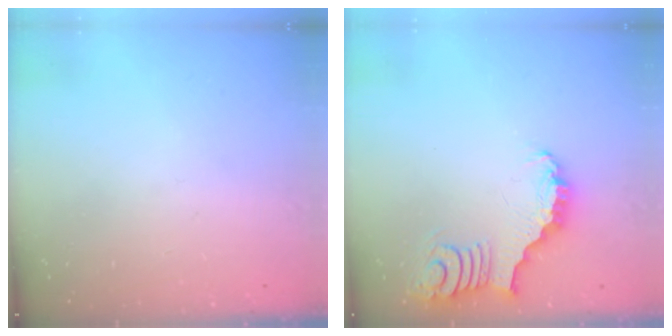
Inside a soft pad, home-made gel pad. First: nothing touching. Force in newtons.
{"total": 3.4, "press": 3.3, "slide": 0.5}